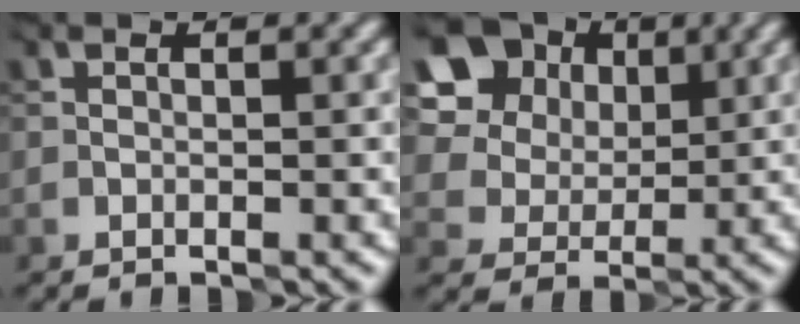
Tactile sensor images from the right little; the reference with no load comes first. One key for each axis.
{"total": 12.8, "fx": 6.0, "fy": 10.3, "fz": 4.6, "tx": -0.130, "ty": 0.015, "tz": 0.124}